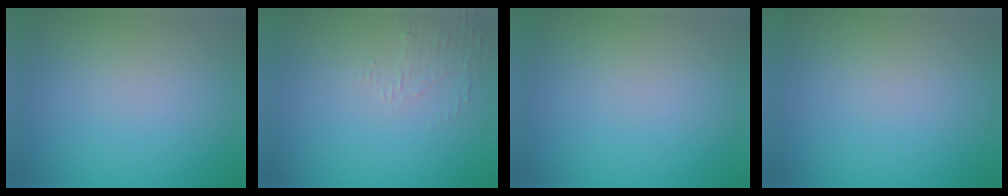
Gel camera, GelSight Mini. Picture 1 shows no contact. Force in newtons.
{"total": 1.6, "press": 1.5, "slide": 0.4}
{"total": 0.0}
{"total": 0.0}